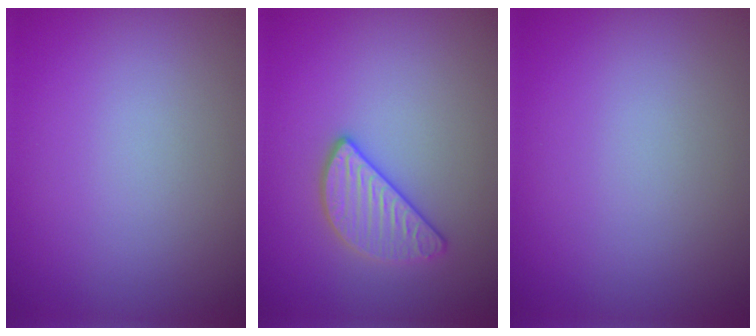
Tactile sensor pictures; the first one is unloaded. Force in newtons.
{"total": 2.8, "press": 2.7, "slide": 0.4}
{"total": 0.0}